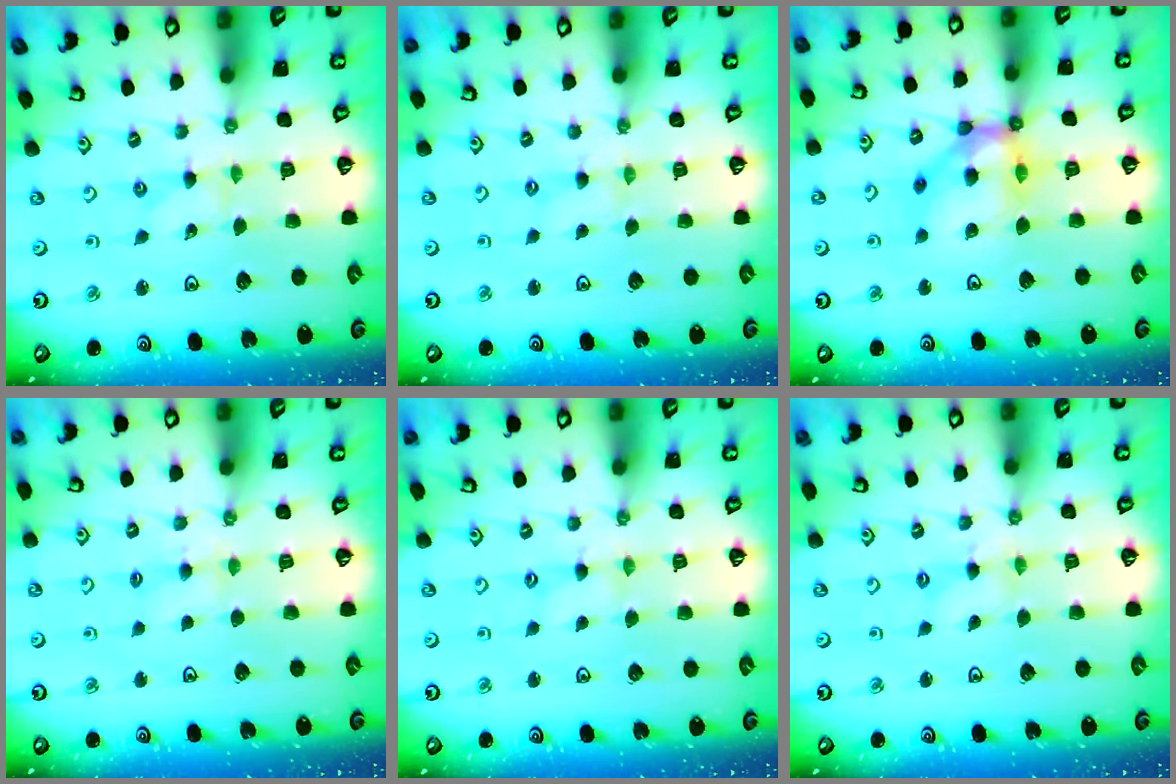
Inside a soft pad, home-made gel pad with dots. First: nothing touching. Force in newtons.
{"total": 0.0}
{"total": 13.6, "press": 13.5, "slide": 2.1}
{"total": 4.9, "press": 4.8, "slide": 0.7}
{"total": 0.9, "press": 0.8, "slide": 0.2}
{"total": 0.9, "press": 0.9, "slide": 0.3}